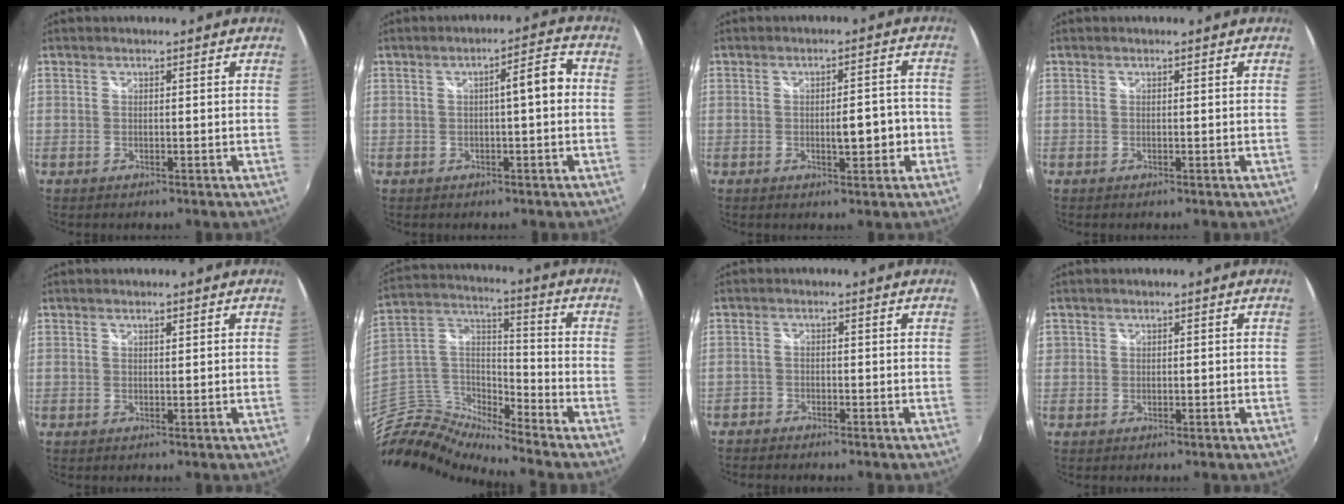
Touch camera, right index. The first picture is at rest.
{"total": 4.9, "force": [0.0, 0.8, 4.8], "torque": [-0.066, 0.021, 0.004]}
{"total": 3.9, "force": [-1.0, 1.4, 3.5], "torque": [-0.057, 0.006, -0.008]}
{"total": 0.0}
{"total": 0.6, "force": [0.4, 0.1, 0.3], "torque": [-0.004, 0.001, 0.008]}
{"total": 9.3, "force": [-8.9, 1.1, 2.5], "torque": [-0.079, 0.024, -0.196]}
{"total": 2.8, "force": [-2.6, 1.1, 0.1], "torque": [-0.015, -0.009, -0.053]}
{"total": 1.0, "force": [-0.1, 0.9, 0.4], "torque": [-0.007, 0.003, -0.001]}